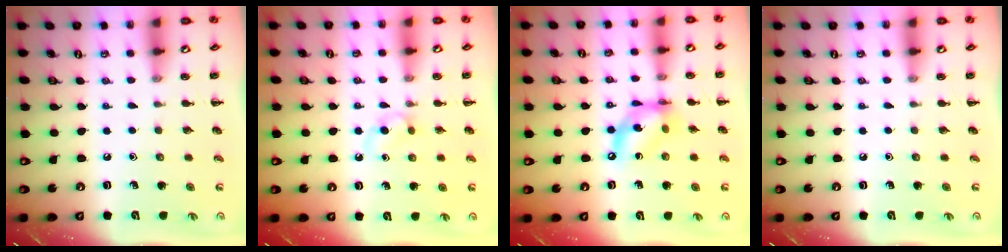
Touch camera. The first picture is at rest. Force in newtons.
{"total": 2.7, "press": 2.5, "slide": 1.2}
{"total": 12.1, "press": 11.7, "slide": 3.0}
{"total": 0.0}